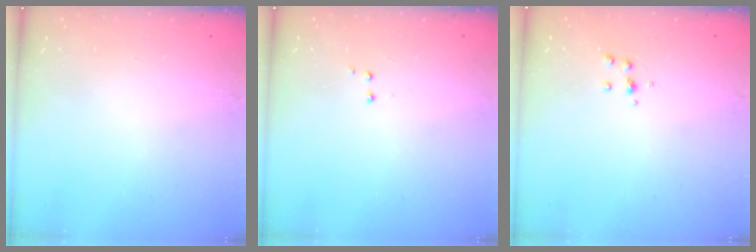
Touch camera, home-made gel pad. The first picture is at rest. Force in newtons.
{"total": 2.9, "press": 2.8, "slide": 0.7}
{"total": 4.1, "press": 4.1, "slide": 0.6}